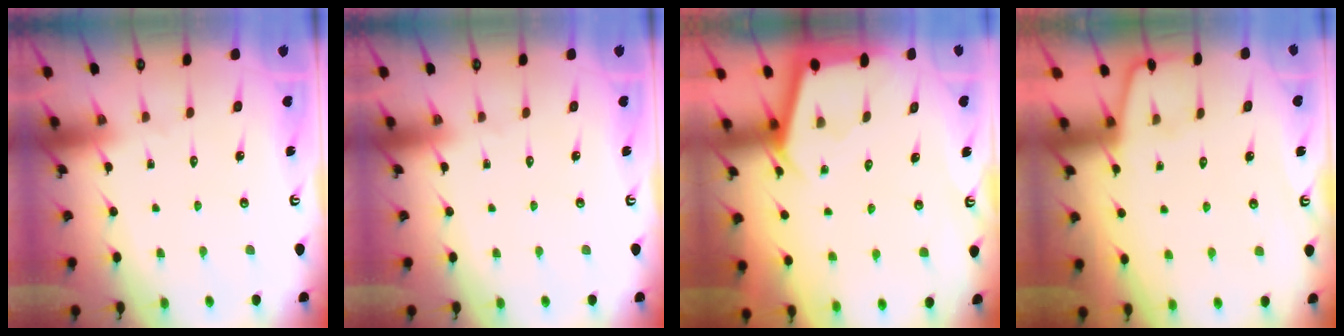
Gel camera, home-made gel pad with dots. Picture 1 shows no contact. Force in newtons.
{"total": 0.0}
{"total": 2.7, "press": 2.7, "slide": 0.1}
{"total": 1.9, "press": 1.8, "slide": 0.3}